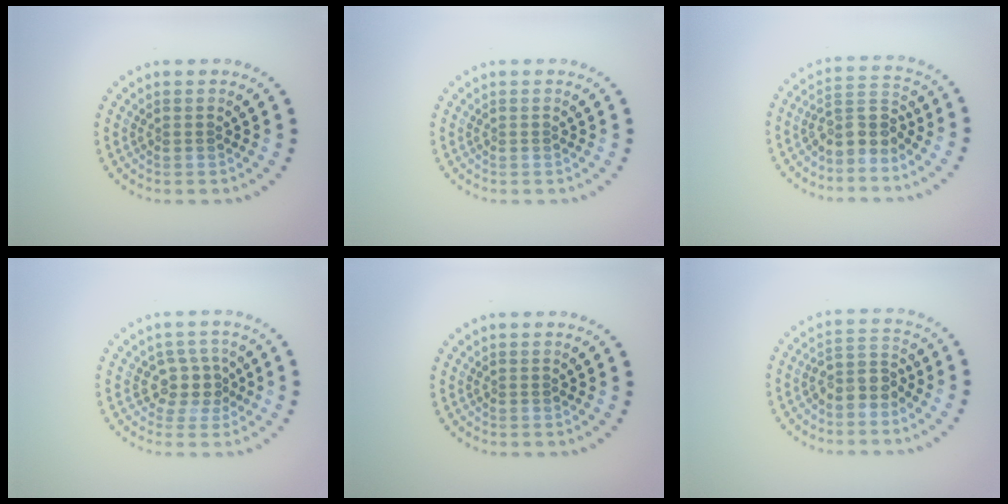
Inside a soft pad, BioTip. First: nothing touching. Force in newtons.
{"total": 0.0}
{"total": 3.2, "press": 2.6, "slide": 1.8}
{"total": 2.5, "press": 1.9, "slide": 1.6}
{"total": 0.0}
{"total": 2.5, "press": 2.1, "slide": 1.4}